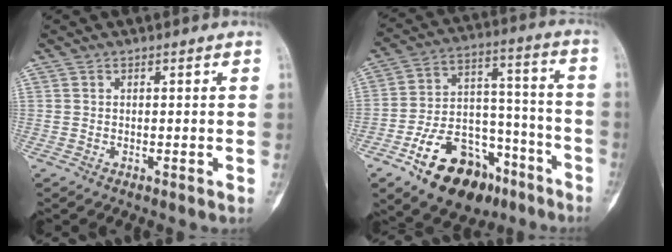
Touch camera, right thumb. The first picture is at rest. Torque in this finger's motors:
{"motor_torque": [2.99, 1.40, 0.42, -2.35, -0.08]}